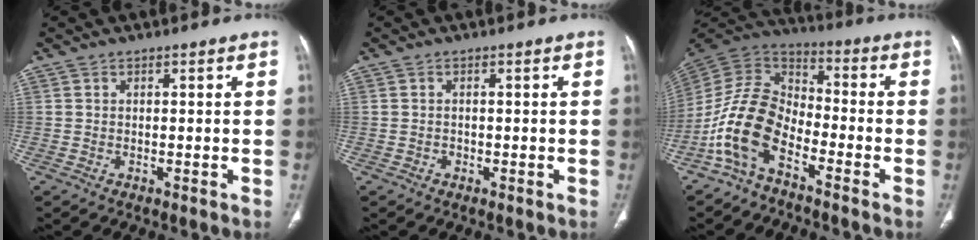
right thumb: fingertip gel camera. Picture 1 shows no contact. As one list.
[{"total": 0.8, "force": [-0.4, 0.6, 0.2], "torque": [-0.003, 0.003, -0.008]}, {"total": 12.7, "force": [-6.6, 6.8, 8.4], "torque": [-0.163, 0.065, -0.142]}]